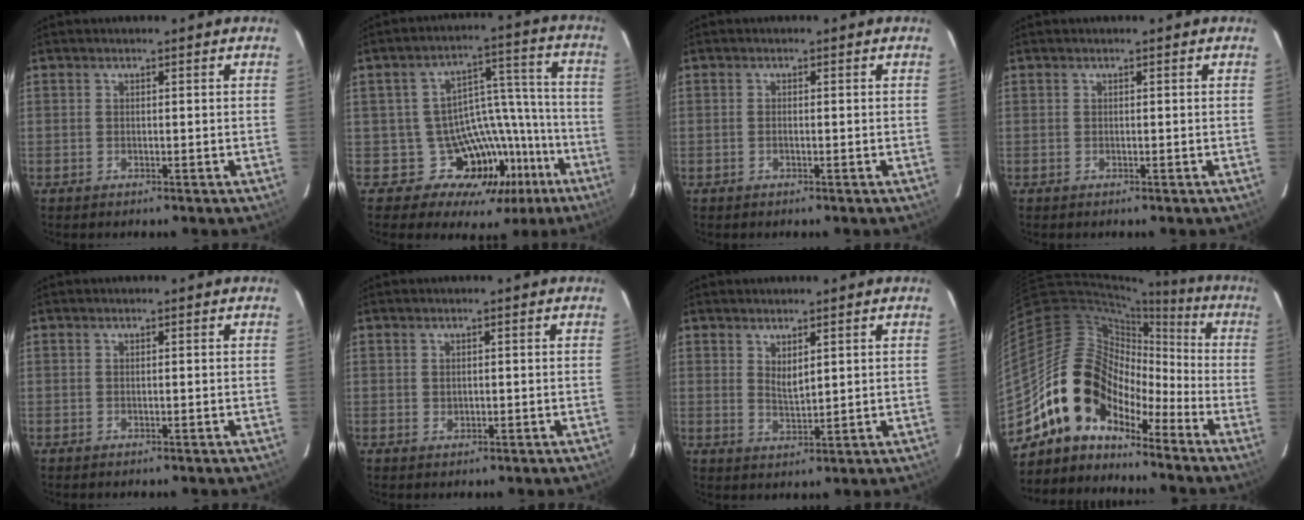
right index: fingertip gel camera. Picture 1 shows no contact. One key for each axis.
{"total": 16.1, "fx": -9.9, "fy": 11.6, "fz": 5.0, "tx": -0.074, "ty": 0.063, "tz": -0.125}
{"total": 0.7, "fx": -0.2, "fy": 0.2, "fz": 0.6, "tx": -0.014, "ty": 0.001, "tz": -0.005}
{"total": 0.0}
{"total": 0.0}
{"total": 1.0, "fx": 0.2, "fy": 1.0, "fz": 0.3, "tx": -0.004, "ty": 0.000, "tz": 0.006}
{"total": 3.3, "fx": 1.6, "fy": 1.2, "fz": 2.6, "tx": -0.044, "ty": -0.006, "tz": 0.029}
{"total": 14.4, "fx": -9.9, "fy": 9.1, "fz": 5.3, "tx": -0.106, "ty": 0.034, "tz": -0.192}